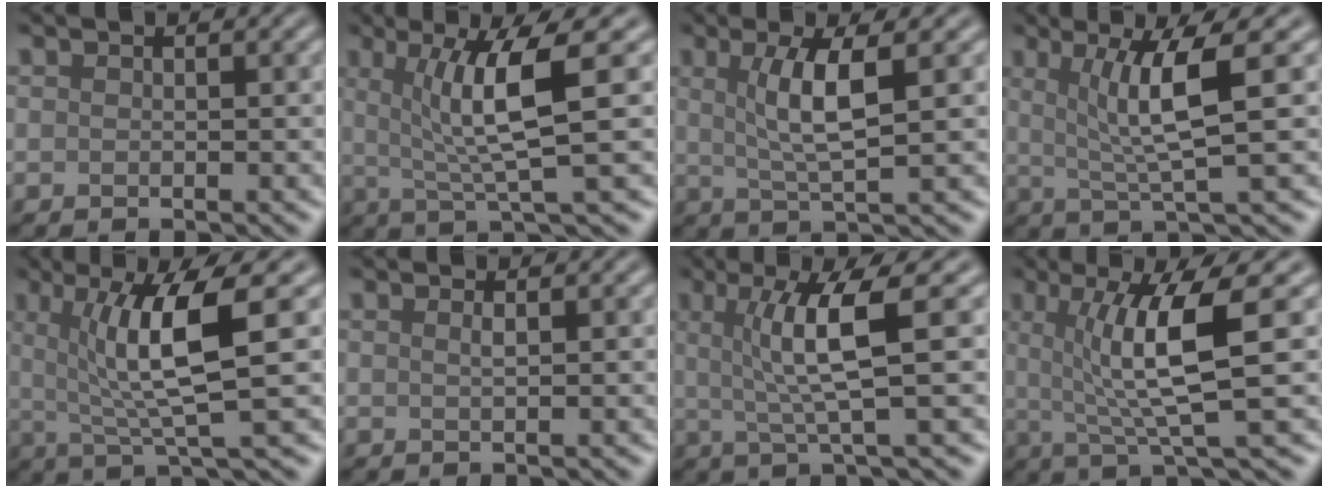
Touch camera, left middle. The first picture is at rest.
{"total": 6.3, "force": [1.3, 1.0, 6.1], "torque": [-0.108, 0.001, 0.025]}
{"total": 4.6, "force": [1.1, 0.9, 4.4], "torque": [-0.084, 0.001, 0.023]}
{"total": 5.5, "force": [1.3, 0.8, 5.3], "torque": [-0.095, 0.001, 0.028]}
{"total": 7.4, "force": [1.4, 1.4, 7.1], "torque": [-0.115, -0.001, 0.025]}
{"total": 0.6, "force": [0.3, 0.2, 0.5], "torque": [-0.007, 0.003, 0.003]}
{"total": 5.8, "force": [1.0, 0.9, 5.7], "torque": [-0.103, 0.003, 0.020]}
{"total": 7.5, "force": [1.2, 1.3, 7.3], "torque": [-0.116, 0.000, 0.022]}